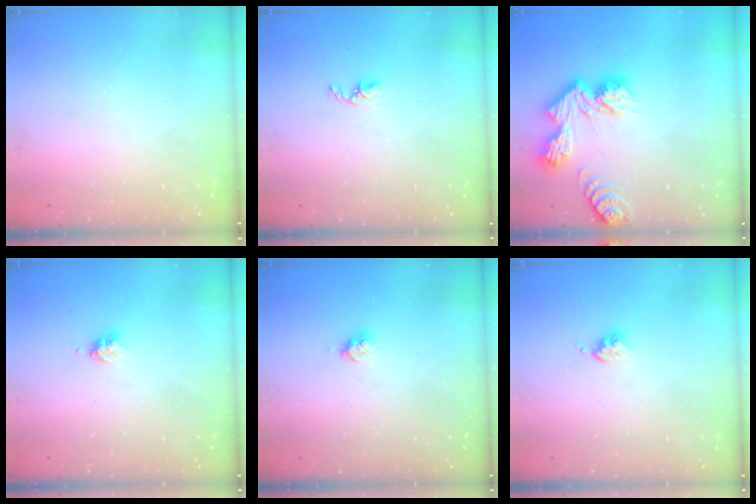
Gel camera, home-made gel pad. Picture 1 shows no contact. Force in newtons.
{"total": 2.7, "press": 2.7, "slide": 0.5}
{"total": 12.2, "press": 12.1, "slide": 1.0}
{"total": 3.2, "press": 3.2, "slide": 0.3}
{"total": 3.0, "press": 3.0, "slide": 0.3}
{"total": 3.7, "press": 3.7, "slide": 0.5}